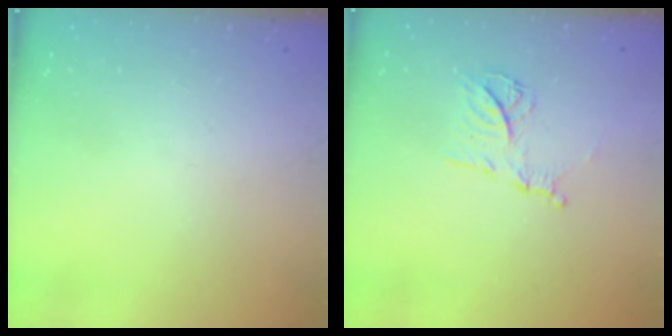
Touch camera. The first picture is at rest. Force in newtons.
{"total": 11.0, "press": 10.9, "slide": 1.1}